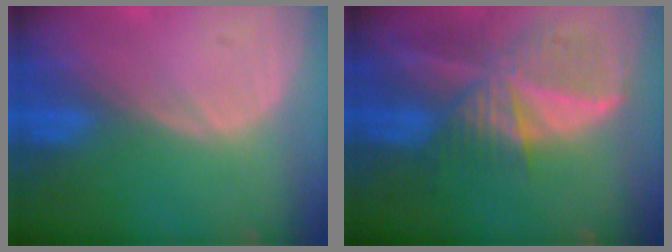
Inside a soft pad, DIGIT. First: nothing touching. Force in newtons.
{"total": 9.4, "press": 8.2, "slide": 4.6}